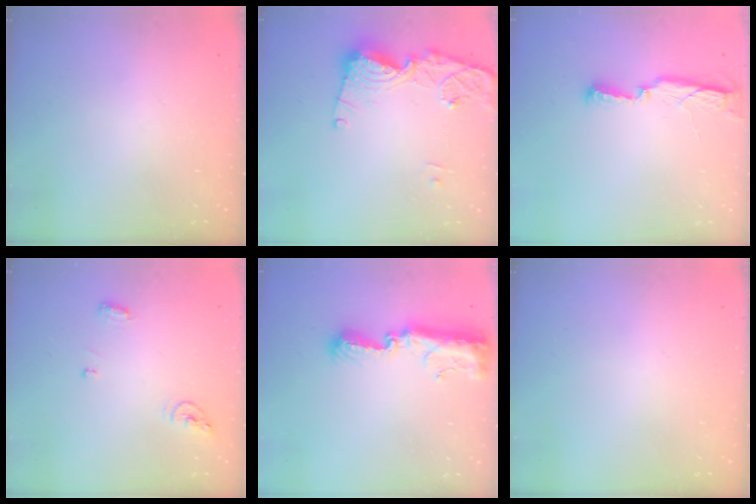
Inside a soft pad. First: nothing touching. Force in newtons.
{"total": 14.4, "press": 14.4, "slide": 1.4}
{"total": 6.6, "press": 6.5, "slide": 1.1}
{"total": 6.5, "press": 6.5, "slide": 0.5}
{"total": 11.5, "press": 11.4, "slide": 0.9}
{"total": 0.0}